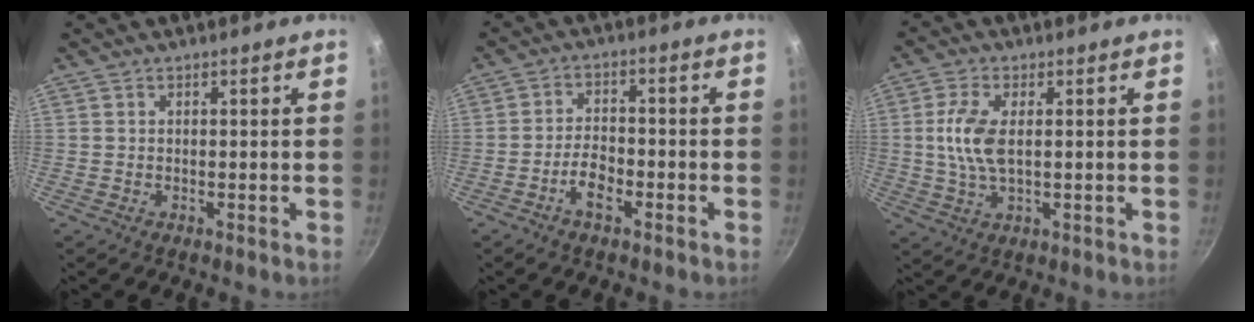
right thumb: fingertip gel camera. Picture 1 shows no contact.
{"total": 4.9, "force": [-2.7, 2.2, 3.5], "torque": [-0.059, 0.026, -0.051]}
{"total": 7.7, "force": [0.8, 3.7, 6.7], "torque": [-0.138, 0.002, 0.014]}